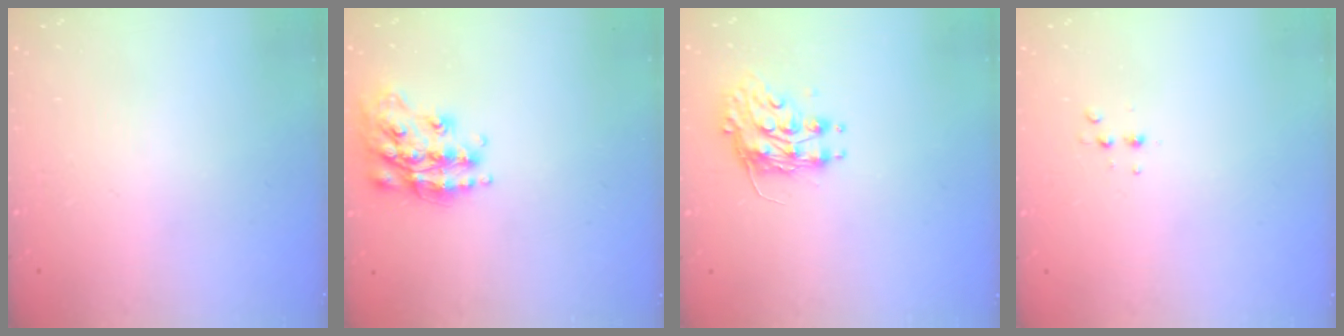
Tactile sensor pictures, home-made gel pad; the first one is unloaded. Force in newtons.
{"total": 18.8, "press": 18.7, "slide": 1.2}
{"total": 8.4, "press": 8.4, "slide": 0.3}
{"total": 3.6, "press": 3.5, "slide": 1.1}